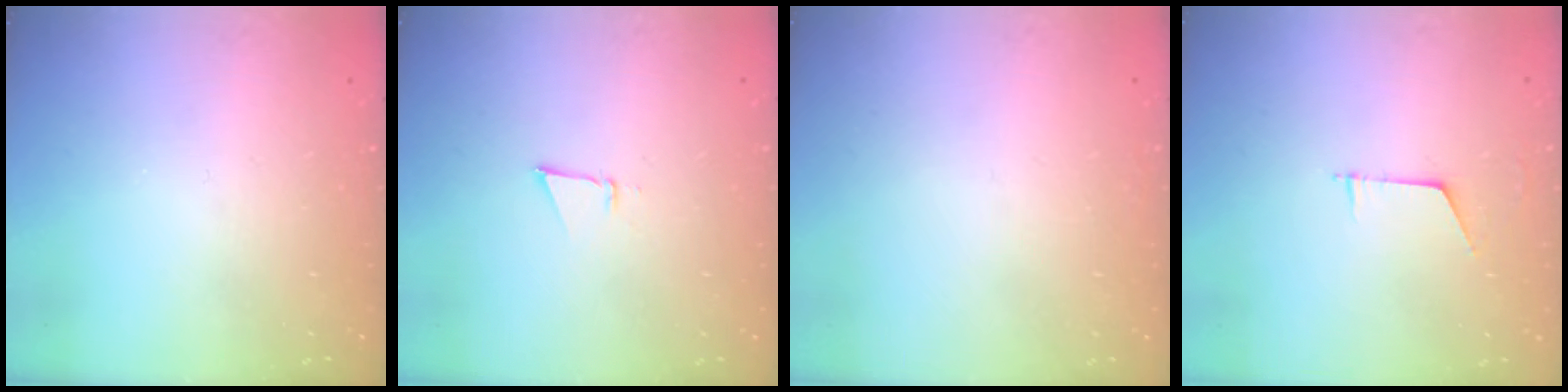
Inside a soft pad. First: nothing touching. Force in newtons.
{"total": 2.7, "press": 2.6, "slide": 0.8}
{"total": 0.8, "press": 0.8, "slide": 0.1}
{"total": 4.5, "press": 4.5, "slide": 0.4}